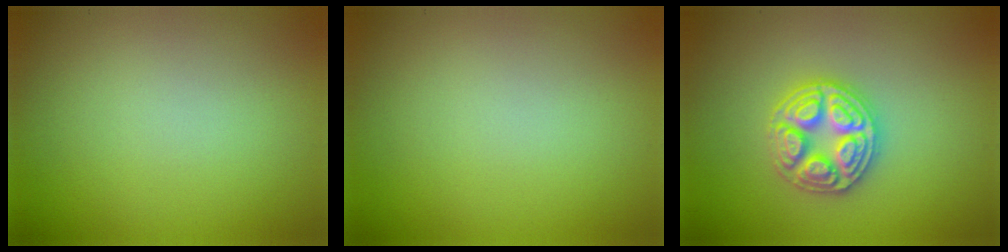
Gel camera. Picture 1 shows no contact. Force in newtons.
{"total": 0.0}
{"total": 4.9, "press": 4.9, "slide": 0.6}